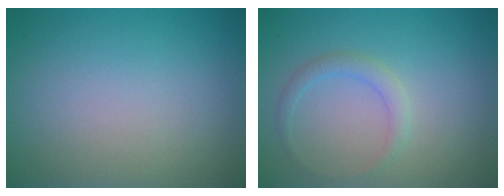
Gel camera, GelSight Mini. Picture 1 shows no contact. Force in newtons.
{"total": 1.5, "press": 1.5, "slide": 0.0}